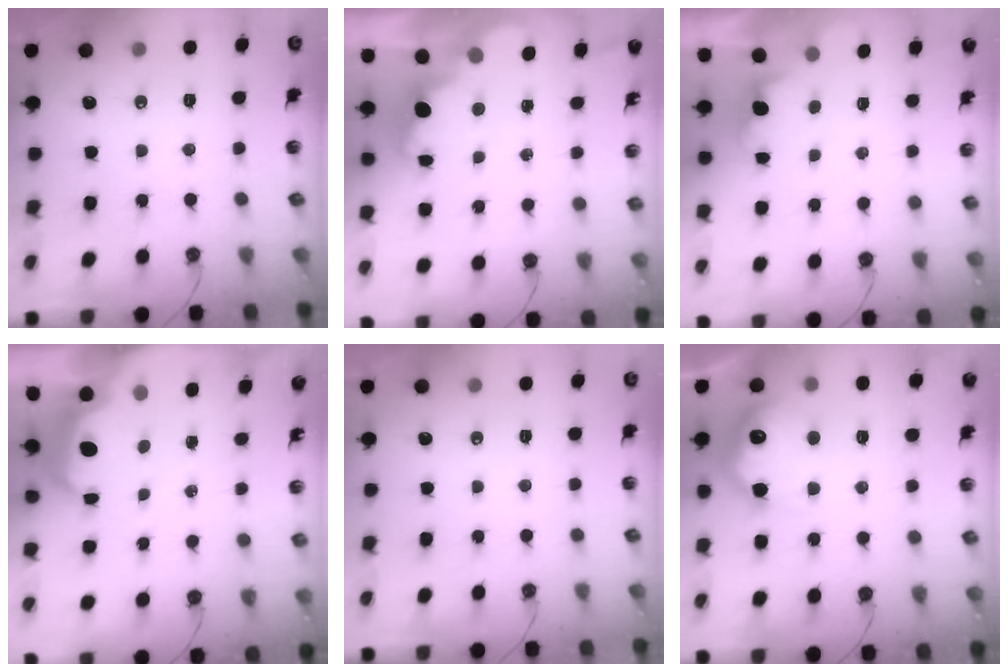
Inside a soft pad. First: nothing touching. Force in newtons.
{"total": 3.4, "press": 3.3, "slide": 0.8}
{"total": 0.7, "press": 0.2, "slide": 0.7}
{"total": 5.2, "press": 5.1, "slide": 0.8}
{"total": 0.0}
{"total": 15.0, "press": 15.0, "slide": 0.4}